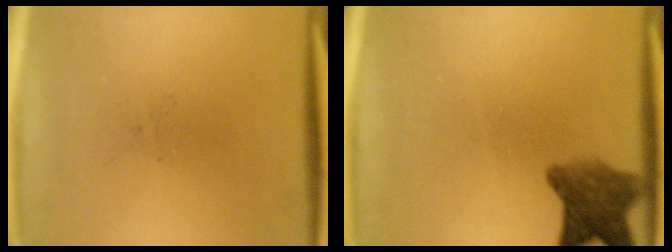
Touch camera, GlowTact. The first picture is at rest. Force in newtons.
{"total": 6.4}